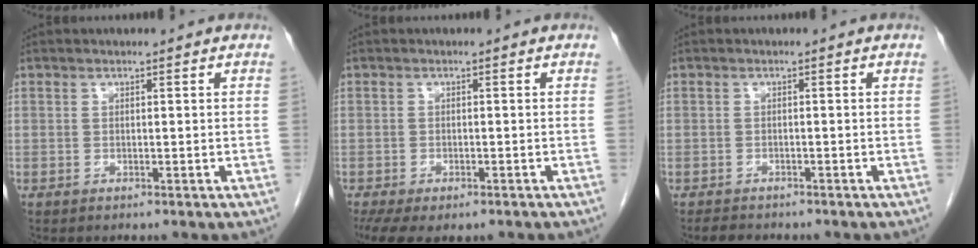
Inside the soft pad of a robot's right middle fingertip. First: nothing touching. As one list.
[{"total": 8.1, "force": [-5.5, 3.9, 4.5], "torque": [-0.085, -0.010, -0.079]}, {"total": 2.8, "force": [-2.4, 1.1, 0.8], "torque": [-0.019, -0.006, -0.035]}]